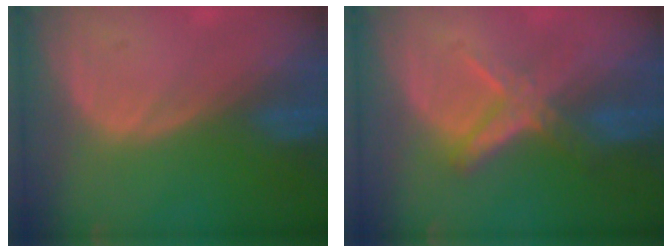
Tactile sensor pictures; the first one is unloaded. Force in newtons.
{"total": 6.2, "press": 5.5, "slide": 2.7}